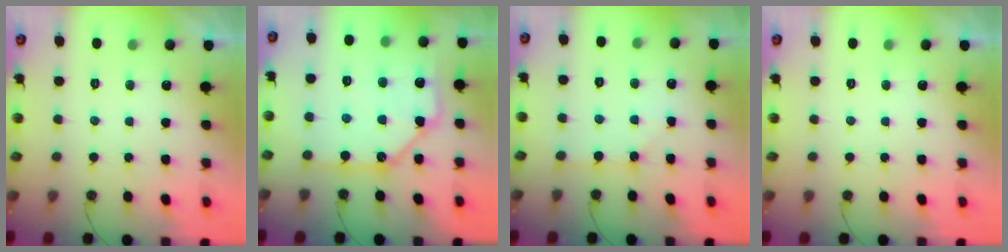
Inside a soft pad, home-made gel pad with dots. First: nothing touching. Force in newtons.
{"total": 13.3, "press": 13.2, "slide": 1.5}
{"total": 1.8, "press": 1.8, "slide": 0.3}
{"total": 0.0}